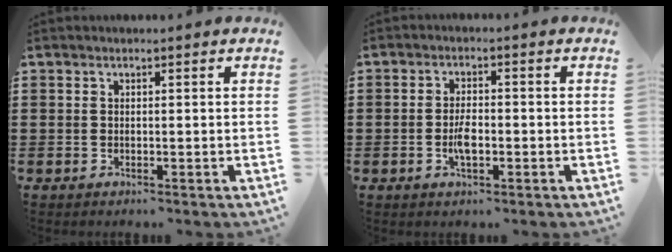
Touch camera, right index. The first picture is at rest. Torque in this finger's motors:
{"motor_torque": [1.09, 1.05, 0.13, 0.11]}